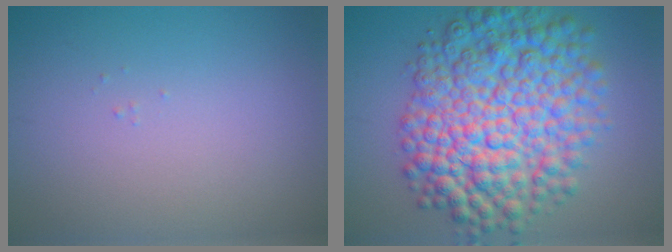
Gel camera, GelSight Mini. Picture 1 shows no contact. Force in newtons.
{"total": 12.0, "press": 11.9, "slide": 0.2}